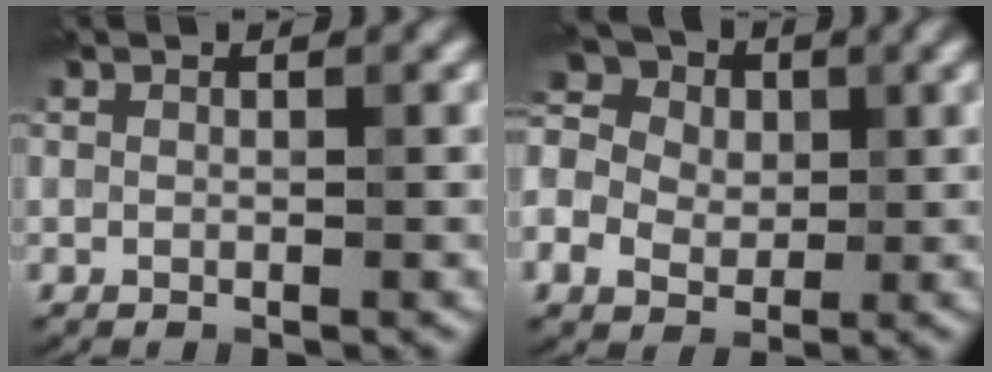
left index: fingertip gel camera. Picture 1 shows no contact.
{"total": 7.0, "force": [0.5, 5.8, 3.9], "torque": [-0.087, 0.027, -0.013]}